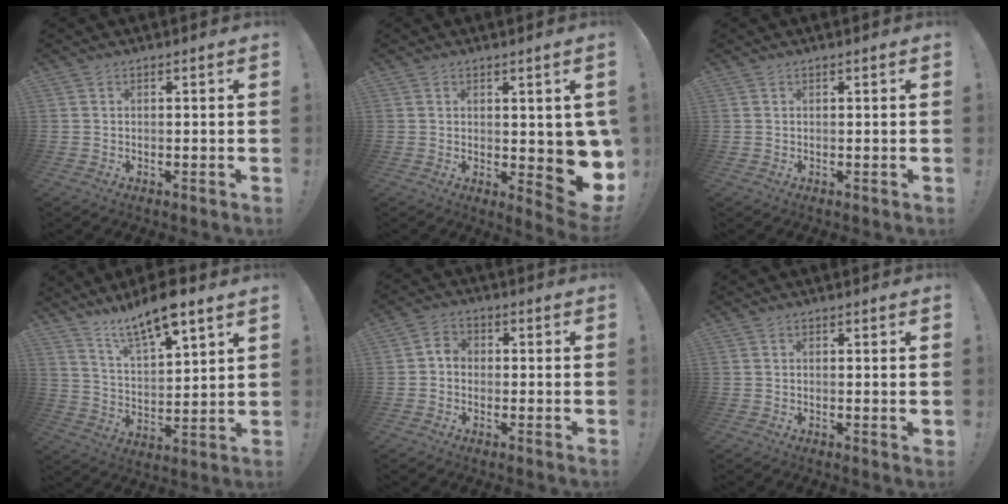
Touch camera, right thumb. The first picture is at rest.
{"total": 7.2, "force": [0.1, 3.8, 6.1], "torque": [-0.051, -0.020, 0.016]}
{"total": 0.0}
{"total": 12.3, "force": [9.9, 2.4, 6.9], "torque": [-0.130, -0.065, 0.170]}
{"total": 4.1, "force": [-1.0, 3.4, 2.0], "torque": [-0.037, 0.019, -0.015]}
{"total": 1.0, "force": [0.4, 0.0, 0.9], "torque": [-0.002, -0.007, 0.004]}